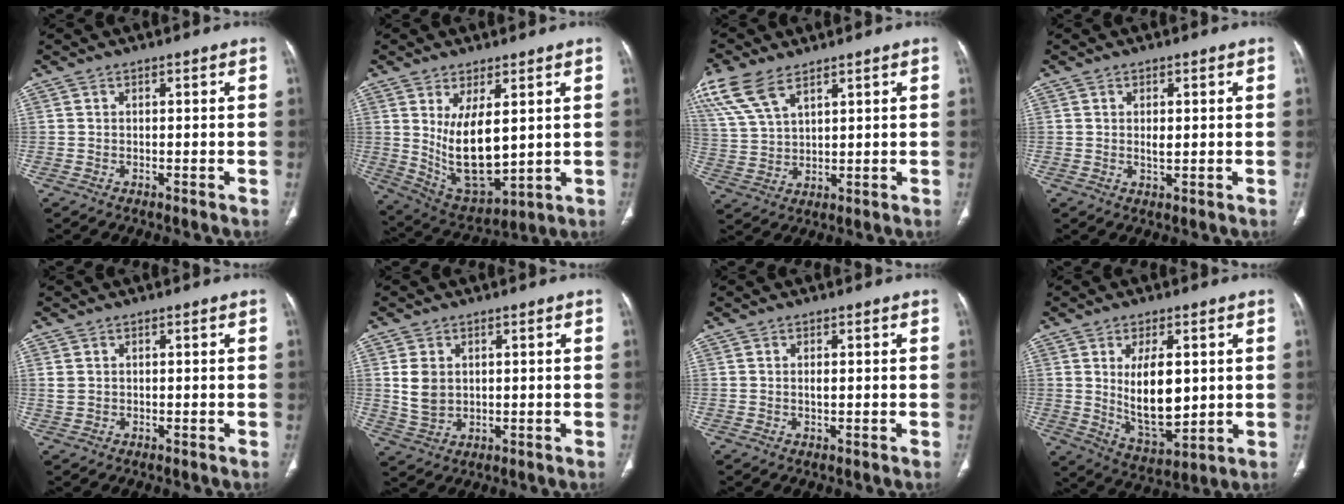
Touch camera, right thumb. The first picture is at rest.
{"total": 13.2, "force": [2.1, 5.9, 11.6], "torque": [-0.189, -0.030, 0.063]}
{"total": 12.3, "force": [7.8, 5.9, 7.5], "torque": [-0.167, -0.005, 0.161]}
{"total": 2.1, "force": [0.3, 1.0, 1.8], "torque": [-0.028, -0.004, 0.005]}
{"total": 1.7, "force": [0.4, 1.4, 0.9], "torque": [-0.022, 0.003, 0.013]}
{"total": 5.6, "force": [1.2, 4.2, 3.5], "torque": [-0.058, -0.008, 0.033]}
{"total": 1.3, "force": [0.1, 0.5, 1.1], "torque": [-0.020, -0.002, 0.002]}
{"total": 12.8, "force": [1.7, 6.3, 11.0], "torque": [-0.159, -0.026, 0.044]}